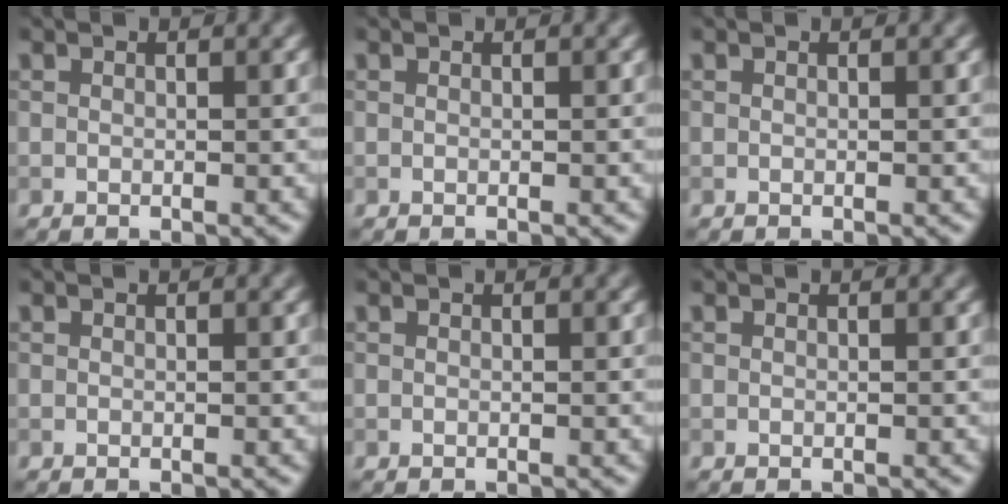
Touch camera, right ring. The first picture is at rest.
{"total": 0.0}
{"total": 0.0}
{"total": 0.0}
{"total": 0.0}
{"total": 0.0}